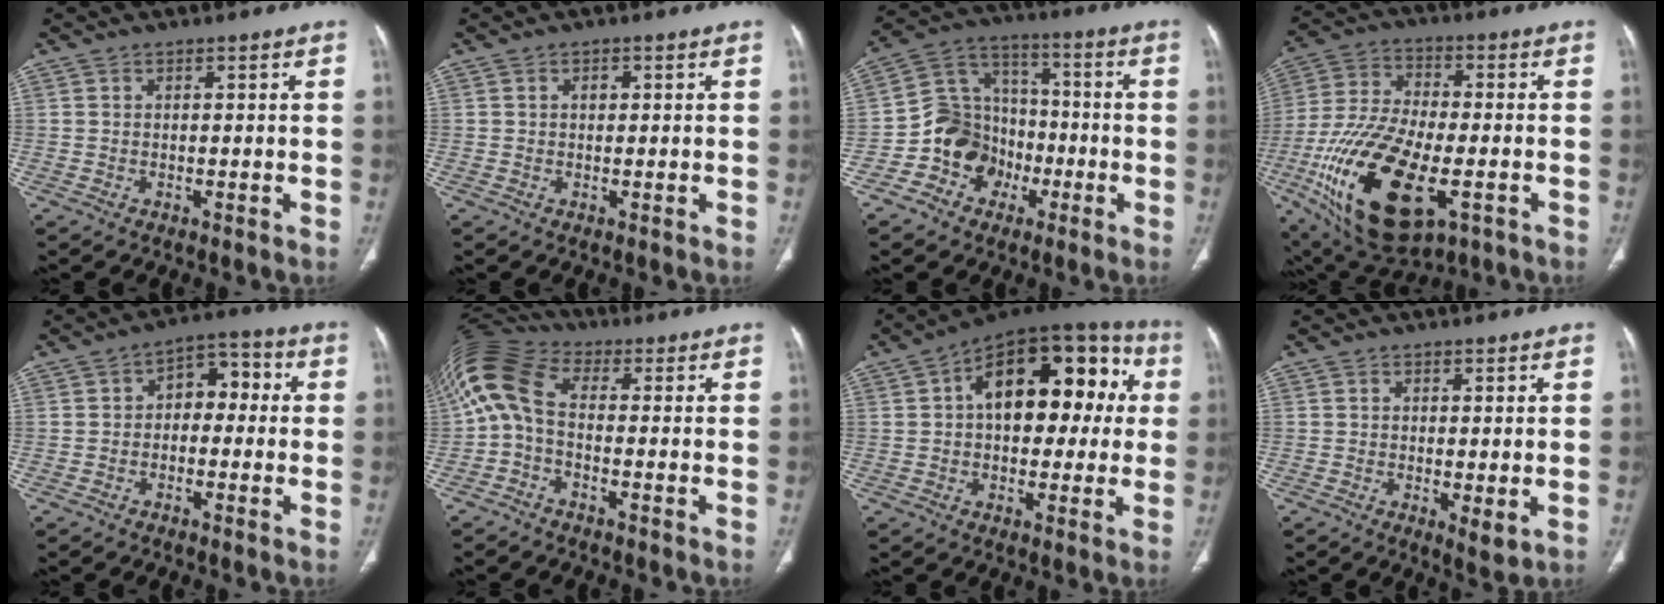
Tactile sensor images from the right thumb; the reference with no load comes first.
{"total": 1.1, "force": [0.2, 0.8, 0.7], "torque": [-0.007, 0.002, 0.002]}
{"total": 12.5, "force": [-4.9, 10.7, 4.3], "torque": [-0.028, 0.068, -0.090]}
{"total": 24.5, "force": [-8.1, 11.5, 20.1], "torque": [-0.425, -0.003, -0.128]}
{"total": 7.0, "force": [0.2, 4.6, 5.3], "torque": [-0.038, 0.031, -0.010]}
{"total": 11.6, "force": [-0.4, 6.7, 9.4], "torque": [-0.203, 0.042, -0.021]}
{"total": 21.1, "force": [3.6, 11.9, 17.0], "torque": [-0.192, 0.042, 0.041]}
{"total": 3.0, "force": [-0.3, 0.9, 2.9], "torque": [-0.050, -0.015, -0.006]}